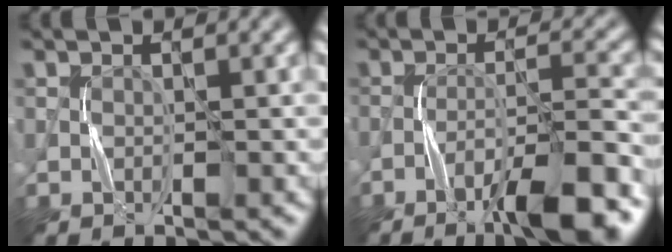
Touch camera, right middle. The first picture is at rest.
{"total": 7.3, "force": [-4.8, 1.0, 5.4], "torque": [-0.080, 0.011, -0.075]}